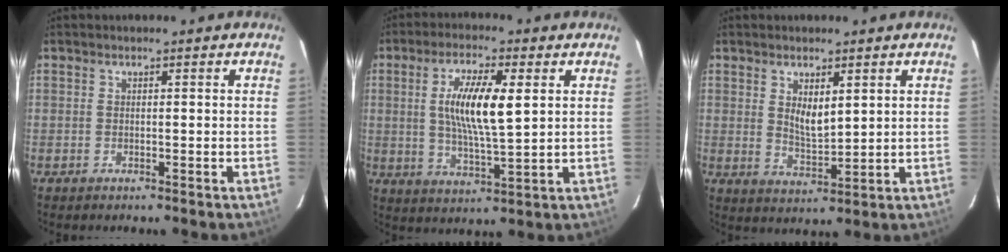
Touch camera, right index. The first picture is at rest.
{"total": 10.8, "force": [2.3, 2.5, 10.3], "torque": [-0.189, 0.001, 0.042]}
{"total": 5.3, "force": [2.0, 2.3, 4.3], "torque": [-0.071, -0.006, 0.040]}